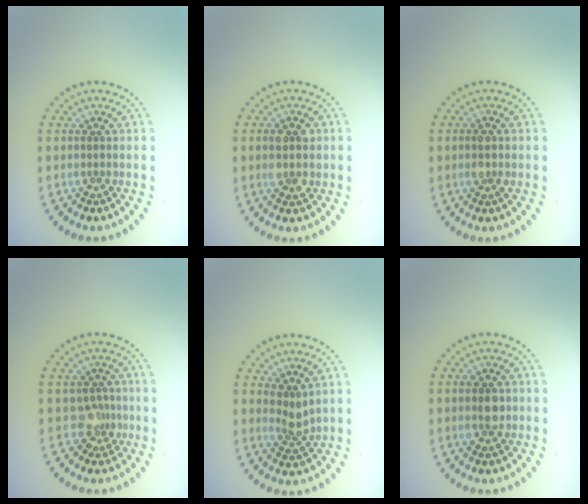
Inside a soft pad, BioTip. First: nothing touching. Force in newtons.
{"total": 2.8, "press": 2.8, "slide": 0.3}
{"total": 1.6, "press": 1.6, "slide": 0.5}
{"total": 2.1, "press": 1.5, "slide": 1.4}
{"total": 2.0, "press": 1.5, "slide": 1.3}
{"total": 2.5, "press": 2.5, "slide": 0.2}